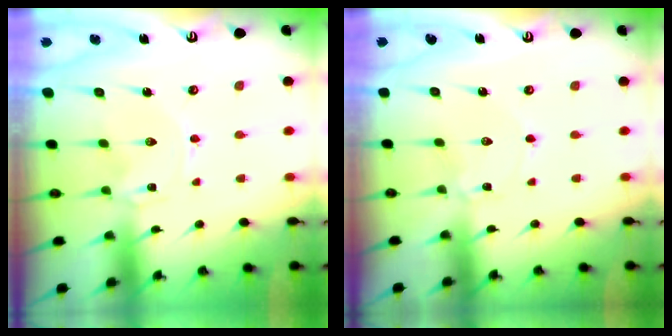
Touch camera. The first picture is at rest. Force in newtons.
{"total": 1.2, "press": 1.2, "slide": 0.0}